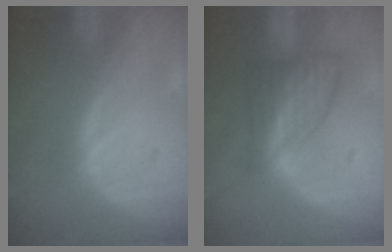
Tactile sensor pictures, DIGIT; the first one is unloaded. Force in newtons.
{"total": 6.2, "press": 6.0, "slide": 1.5}